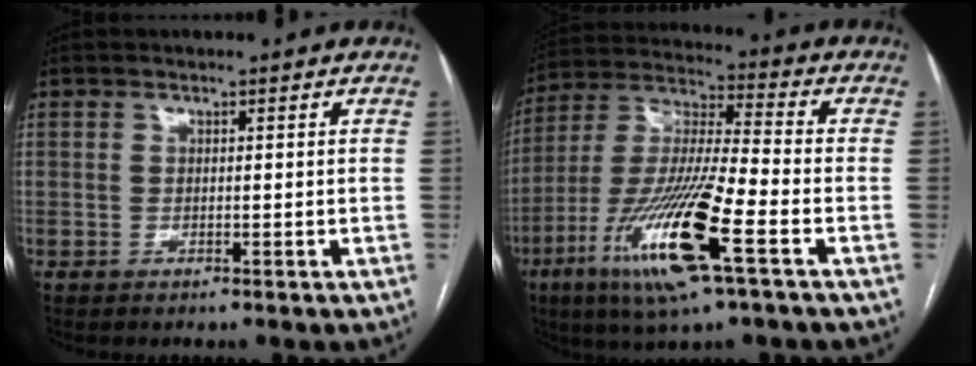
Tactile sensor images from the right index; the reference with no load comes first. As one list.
[{"total": 18.3, "force": [-7.9, 1.4, 16.4], "torque": [-0.350, -0.029, -0.147]}]